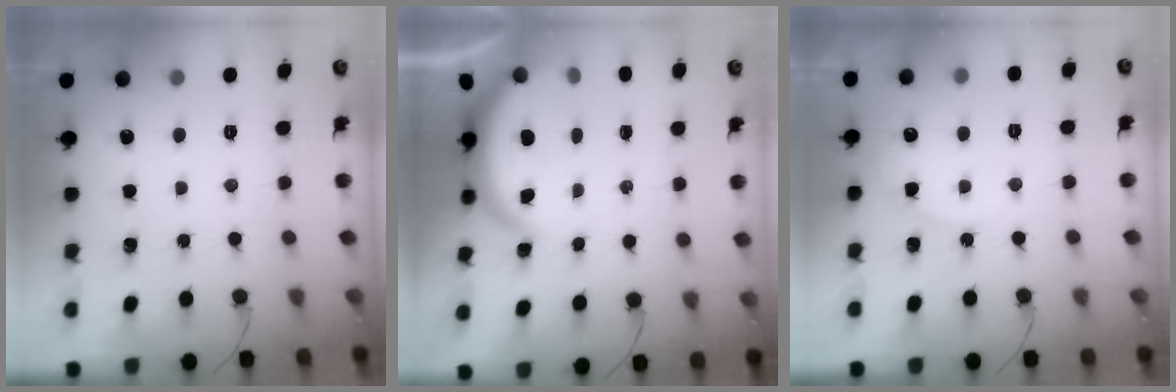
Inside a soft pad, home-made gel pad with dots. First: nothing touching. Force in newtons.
{"total": 3.9, "press": 3.8, "slide": 0.2}
{"total": 3.7, "press": 3.7, "slide": 0.5}